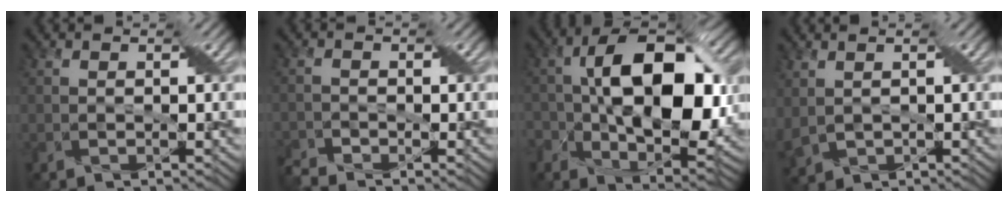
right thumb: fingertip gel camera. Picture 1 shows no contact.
{"total": 2.5, "force": [-2.3, 0.5, 0.7], "torque": [-0.022, -0.006, -0.056]}
{"total": 15.7, "force": [0.1, 9.0, 12.8], "torque": [-0.210, -0.004, 0.005]}
{"total": 2.9, "force": [0.8, 2.0, 2.0], "torque": [-0.062, -0.002, 0.022]}